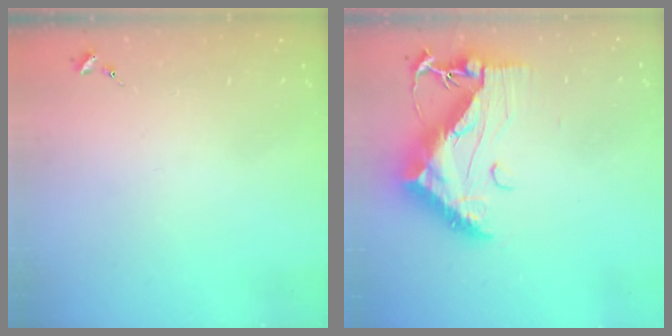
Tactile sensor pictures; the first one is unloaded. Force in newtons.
{"total": 19.1, "press": 19.0, "slide": 1.6}